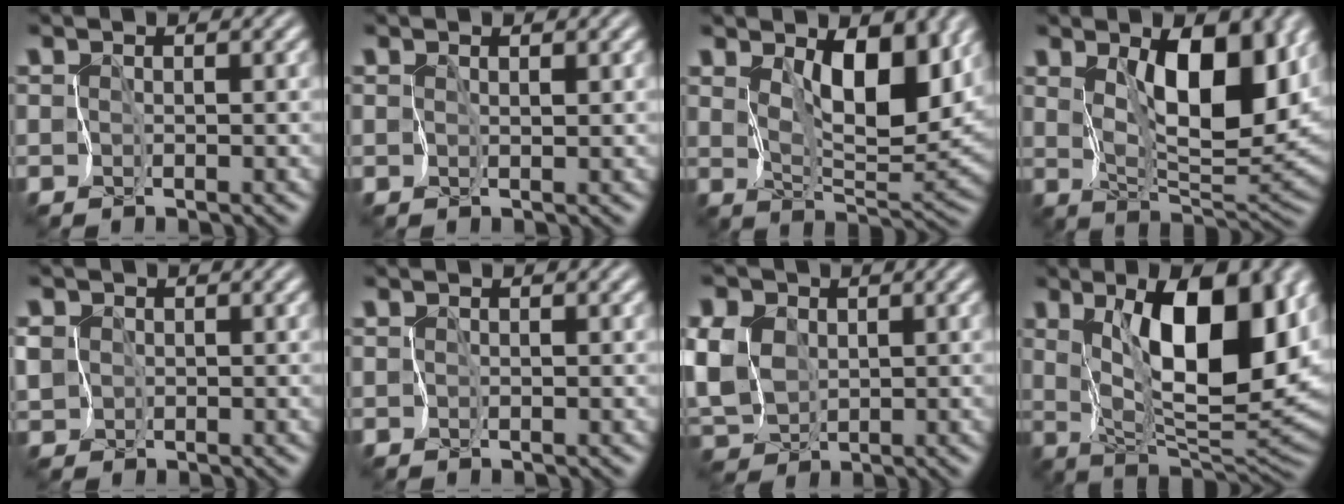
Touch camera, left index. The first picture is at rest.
{"total": 0.6, "force": [0.5, -0.2, 0.3], "torque": [-0.006, -0.005, 0.014]}
{"total": 6.5, "force": [2.6, 2.7, 5.2], "torque": [-0.084, -0.015, 0.044]}
{"total": 8.3, "force": [2.8, 3.3, 7.0], "torque": [-0.114, -0.011, 0.046]}
{"total": 3.1, "force": [-0.1, 2.9, 1.1], "torque": [-0.039, 0.004, -0.009]}
{"total": 0.0}
{"total": 6.4, "force": [0.5, 5.0, 4.0], "torque": [-0.096, 0.007, -0.005]}
{"total": 10.9, "force": [3.3, 4.0, 9.6], "torque": [-0.148, -0.011, 0.058]}